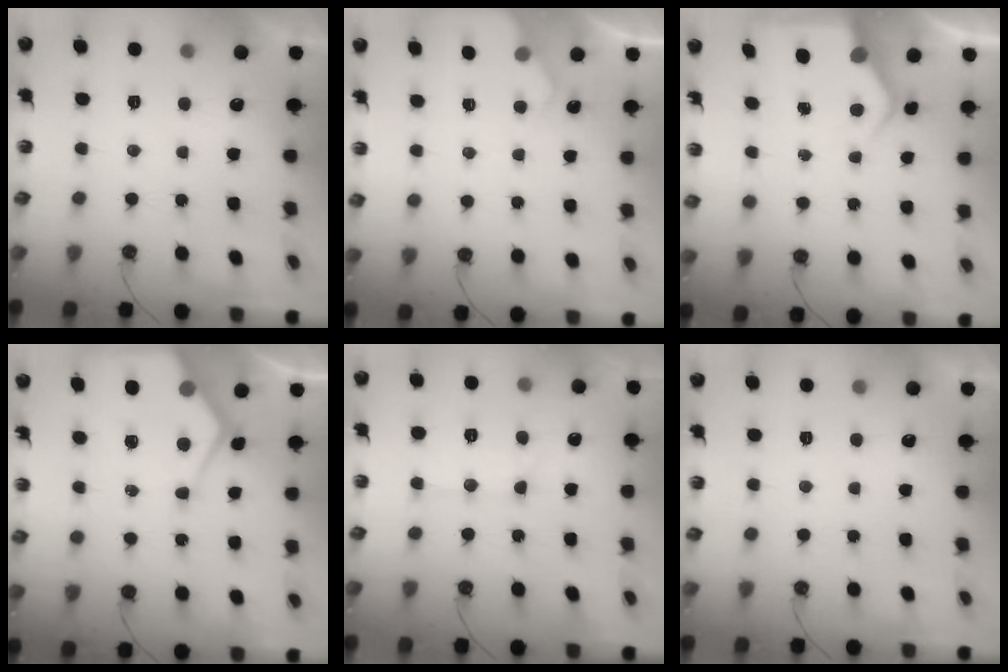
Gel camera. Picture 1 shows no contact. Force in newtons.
{"total": 3.4, "press": 3.4, "slide": 0.4}
{"total": 4.9, "press": 4.9, "slide": 0.2}
{"total": 11.2, "press": 11.2, "slide": 1.2}
{"total": 12.0, "press": 11.9, "slide": 1.2}
{"total": 0.0}